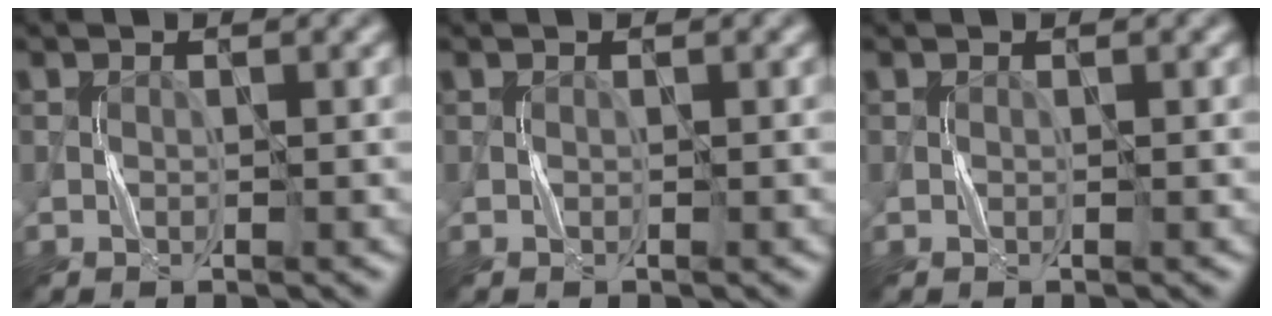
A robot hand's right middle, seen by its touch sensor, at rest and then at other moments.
{"total": 0.0}
{"total": 0.0}